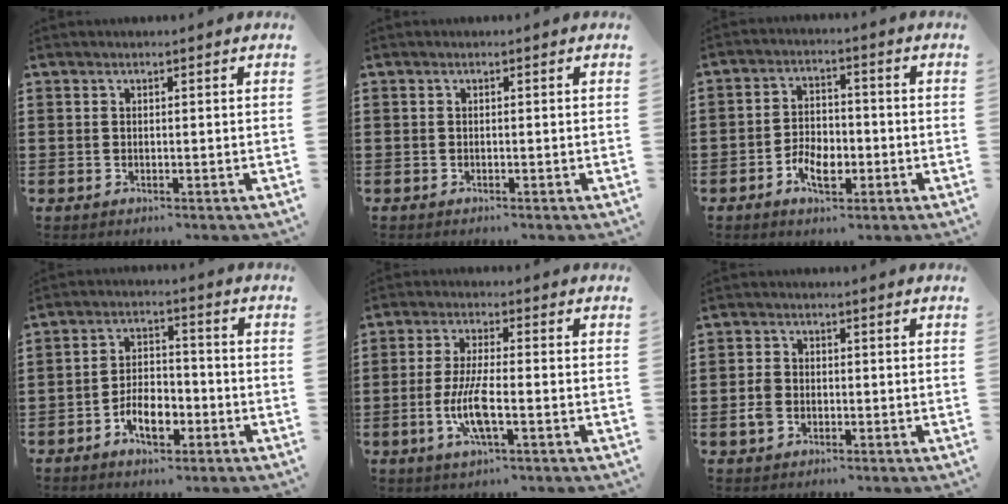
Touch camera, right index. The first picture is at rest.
{"total": 0.0}
{"total": 5.3, "force": [-2.3, 3.1, 3.6], "torque": [-0.060, 0.004, -0.044]}
{"total": 6.4, "force": [-3.2, 3.4, 4.4], "torque": [-0.078, 0.006, -0.062]}
{"total": 7.1, "force": [-2.1, 1.6, 6.6], "torque": [-0.143, -0.011, -0.045]}
{"total": 2.8, "force": [-0.9, 2.2, 1.6], "torque": [-0.047, -0.002, -0.021]}